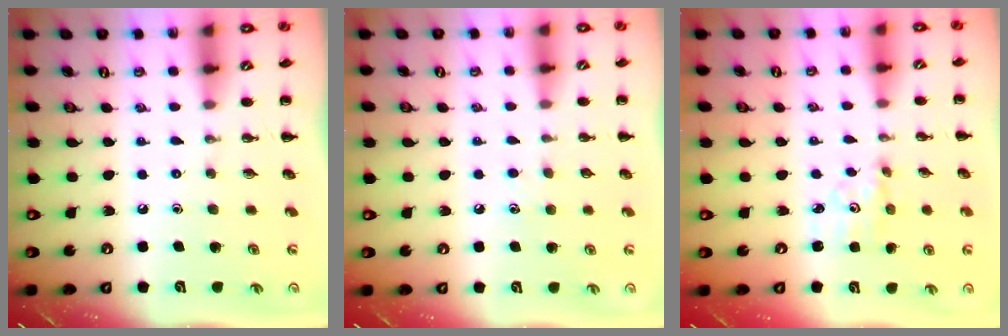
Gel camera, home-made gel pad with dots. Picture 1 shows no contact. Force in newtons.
{"total": 3.3, "press": 3.2, "slide": 1.0}
{"total": 2.9, "press": 2.8, "slide": 0.7}